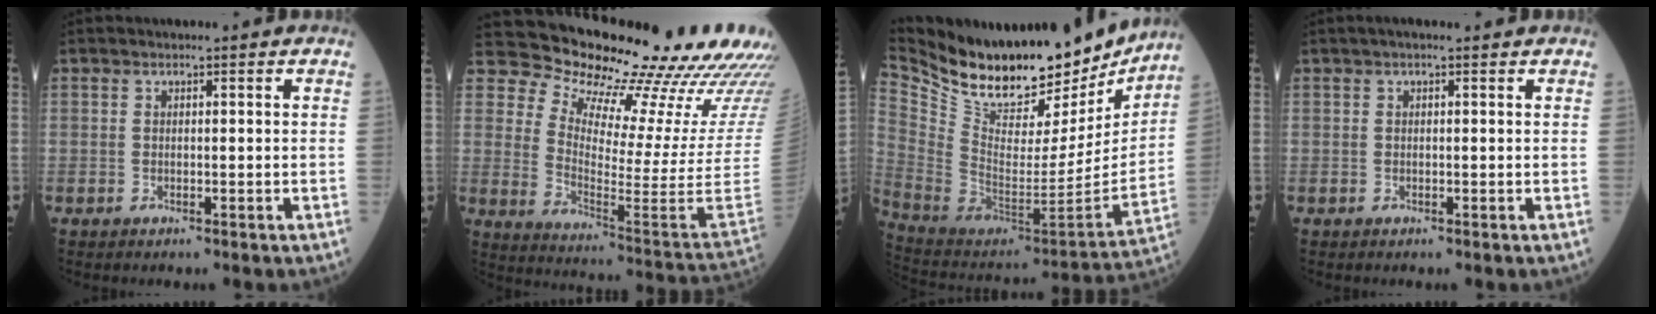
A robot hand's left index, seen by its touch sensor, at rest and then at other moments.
{"total": 24.7, "force": [22.1, 2.1, 10.8], "torque": [-0.179, -0.103, 0.289]}
{"total": 28.4, "force": [23.1, 10.1, 13.0], "torque": [-0.246, -0.024, 0.360]}
{"total": 2.0, "force": [1.4, 0.4, 1.3], "torque": [-0.018, 0.016, 0.015]}